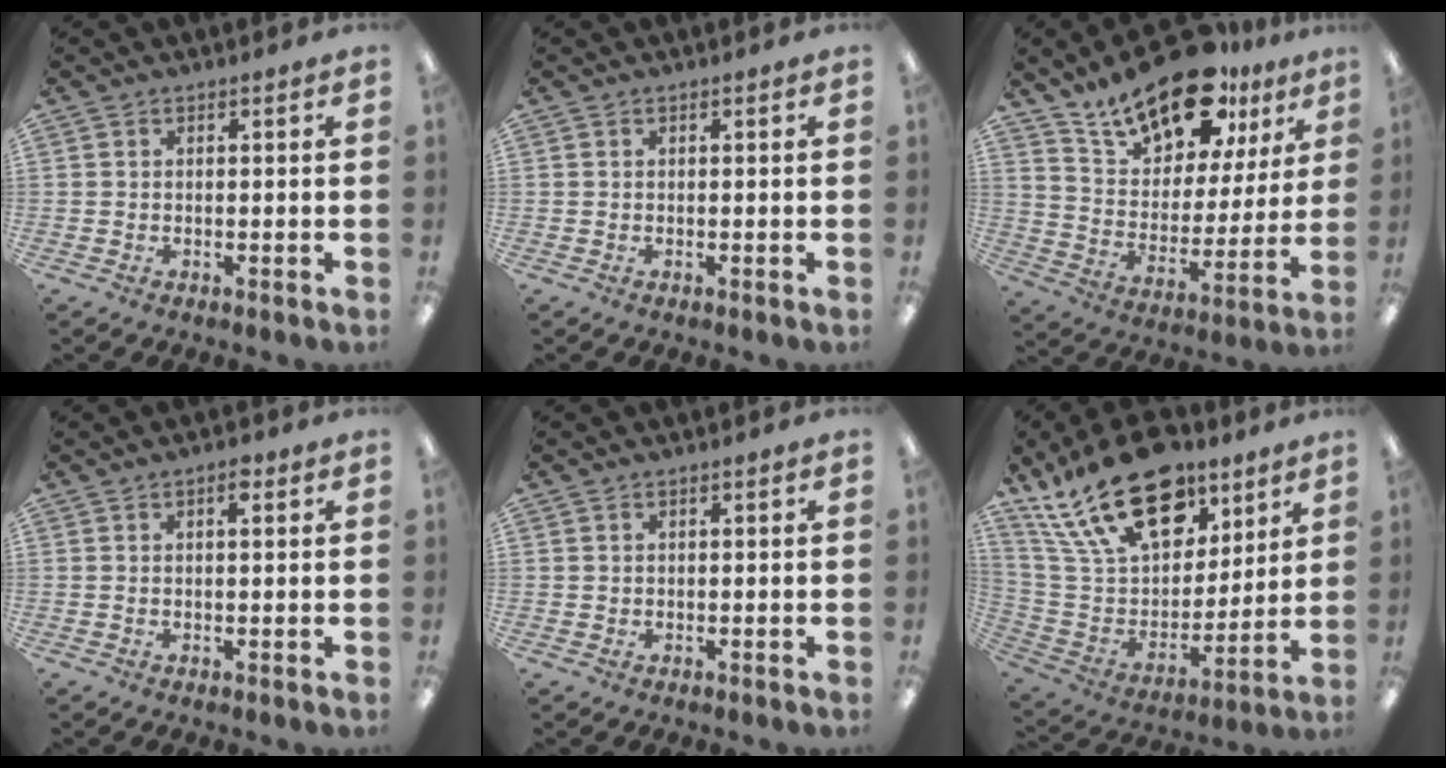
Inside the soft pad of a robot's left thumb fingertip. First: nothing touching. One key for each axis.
{"total": 0.0}
{"total": 19.7, "fx": 15.1, "fy": 8.6, "fz": 9.3, "tx": -0.161, "ty": -0.094, "tz": 0.265}
{"total": 2.5, "fx": 1.4, "fy": 0.9, "fz": 1.8, "tx": -0.024, "ty": -0.003, "tz": 0.019}
{"total": 0.6, "fx": 0.4, "fy": 0.5, "fz": 0.0, "tx": 0.000, "ty": 0.003, "tz": 0.007}
{"total": 25.5, "fx": 15.6, "fy": 13.8, "fz": 14.7, "tx": -0.273, "ty": -0.085, "tz": 0.276}